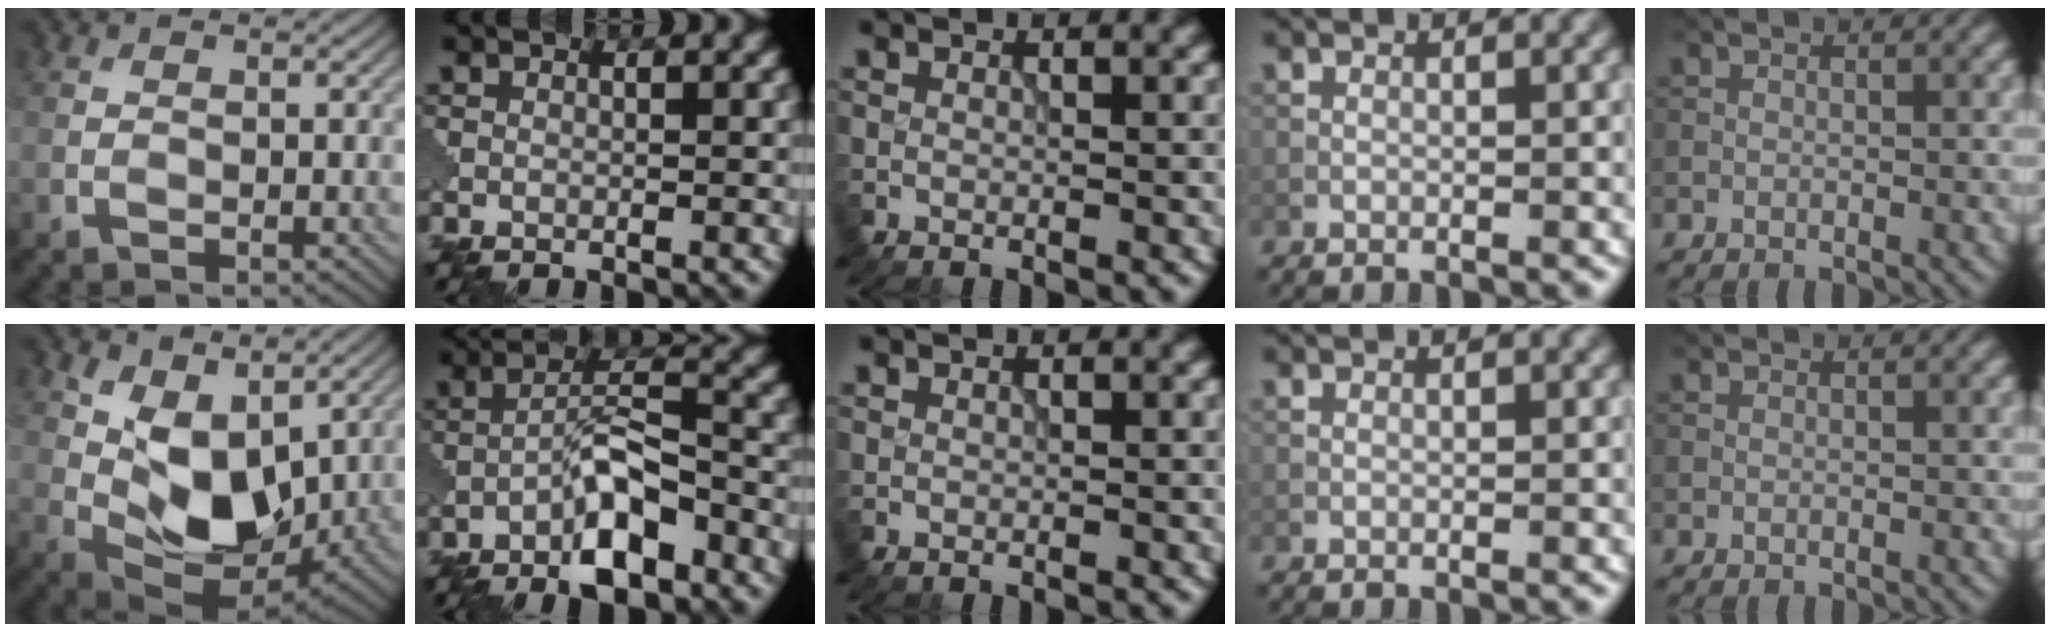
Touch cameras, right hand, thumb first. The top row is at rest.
{"thumb": {"total": 10.1, "force": [3.0, 5.9, 7.6], "torque": [-0.149, -0.010, 0.054]}, "index": {"total": 6.5, "force": [-3.8, 1.9, 5.0], "torque": [-0.083, 0.013, -0.070]}}